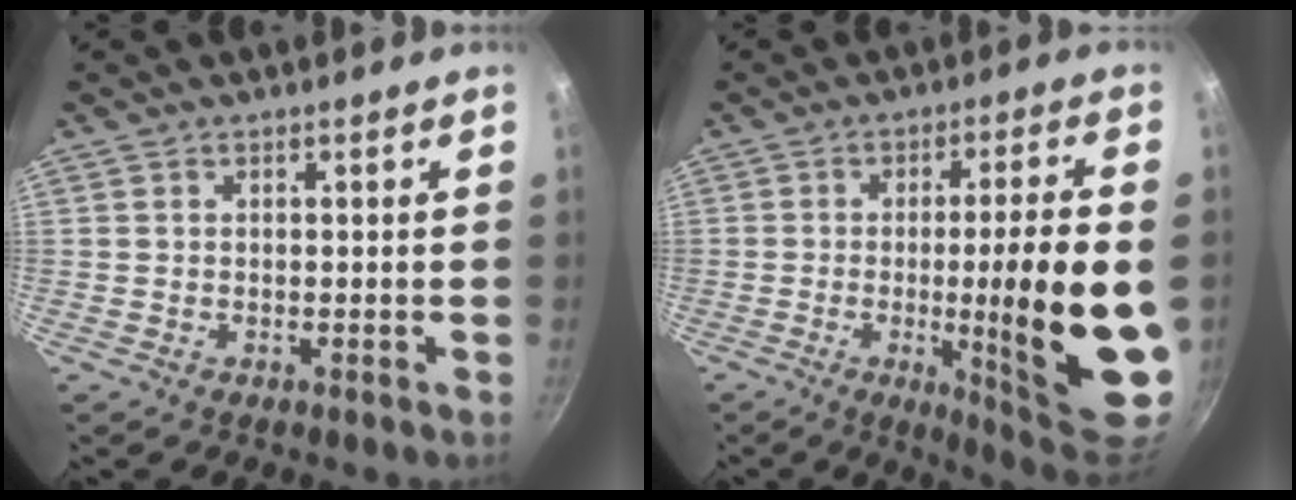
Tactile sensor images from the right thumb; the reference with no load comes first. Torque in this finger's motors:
{"motor_torque": [1.91, 3.10, 1.88, -0.28, 0.40]}